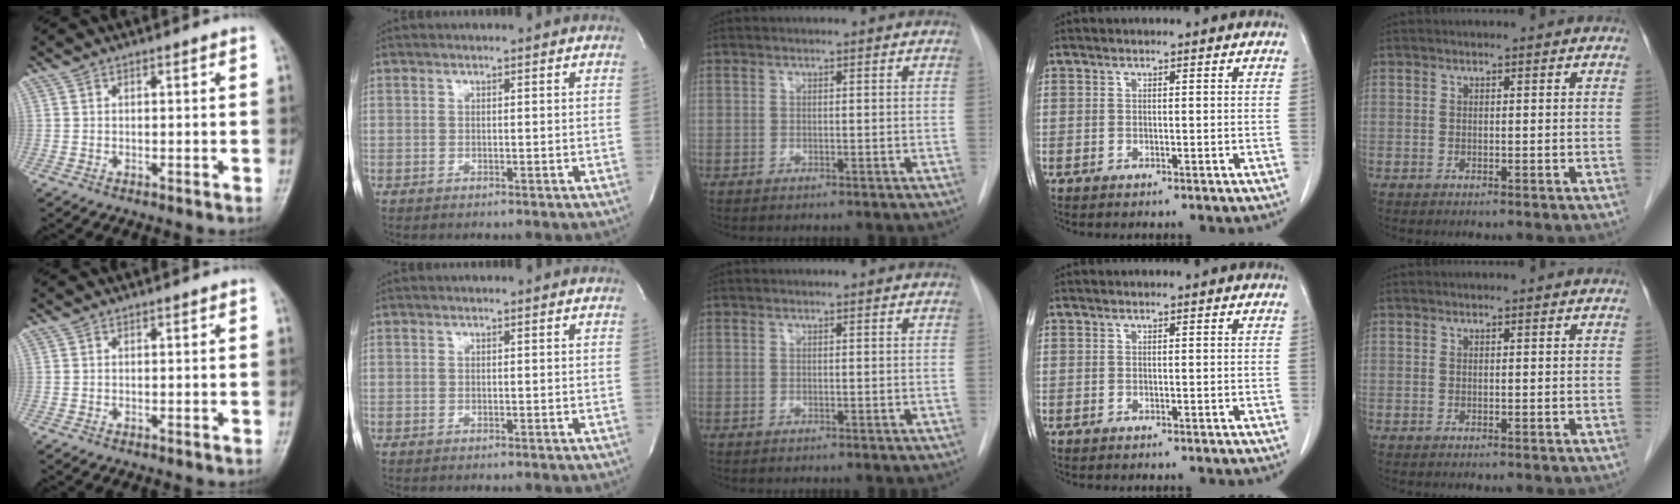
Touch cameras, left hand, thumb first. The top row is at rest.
{}